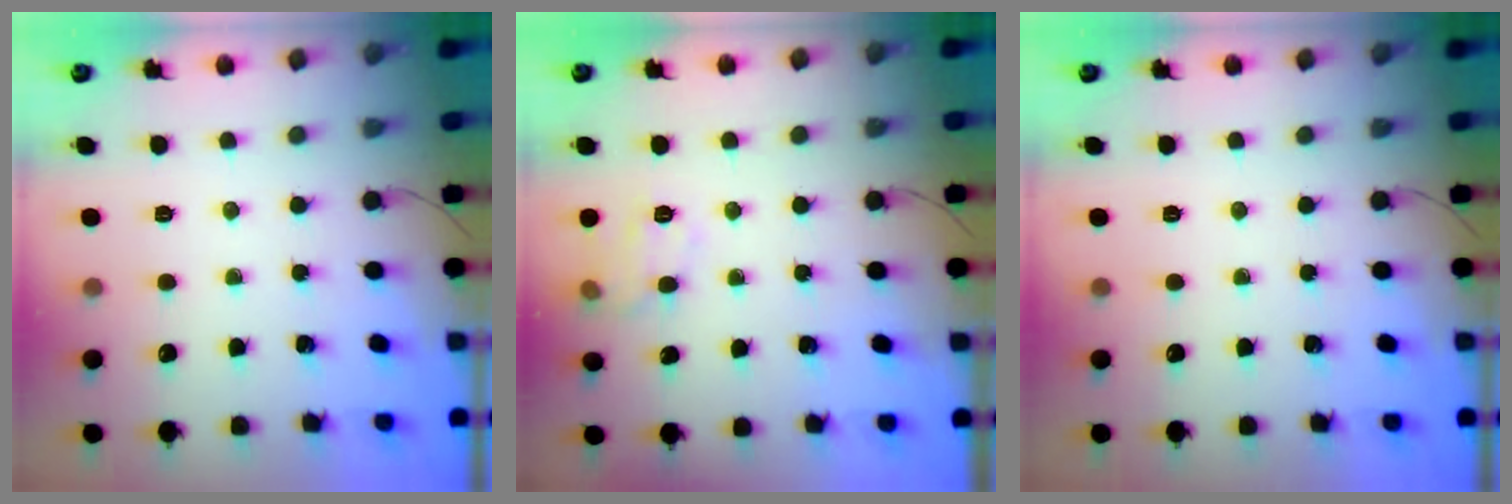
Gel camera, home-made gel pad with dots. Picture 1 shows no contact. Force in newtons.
{"total": 8.7, "press": 8.7, "slide": 0.6}
{"total": 0.0}